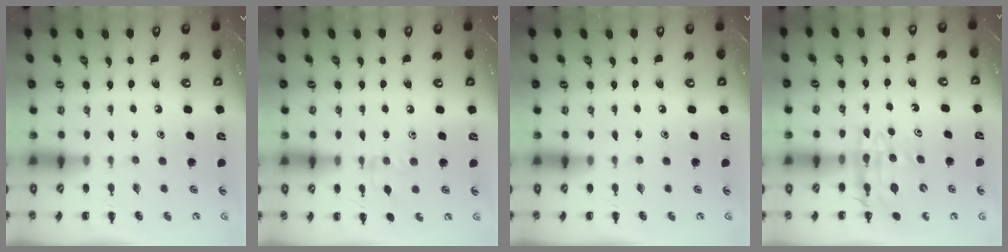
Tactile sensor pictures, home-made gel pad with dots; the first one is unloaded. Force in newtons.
{"total": 5.6, "press": 5.4, "slide": 1.7}
{"total": 0.0}
{"total": 12.2, "press": 11.7, "slide": 3.5}